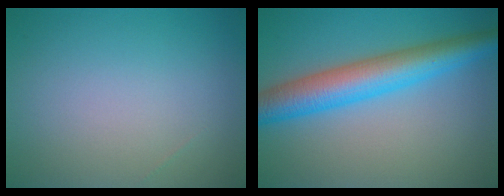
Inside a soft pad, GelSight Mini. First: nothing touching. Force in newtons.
{"total": 7.0, "press": 6.9, "slide": 0.1}